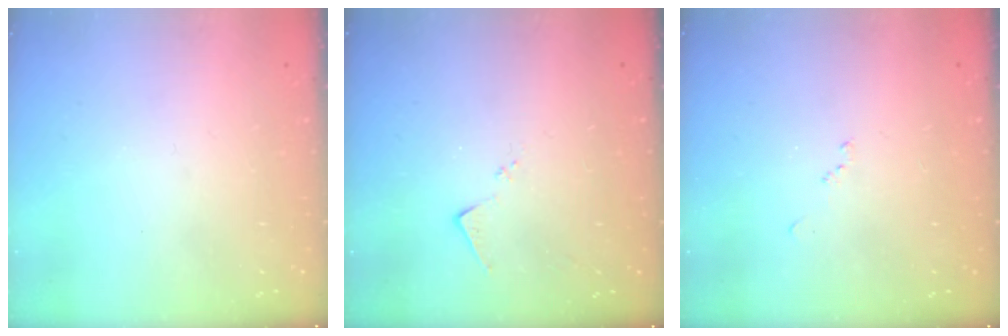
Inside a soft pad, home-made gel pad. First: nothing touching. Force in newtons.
{"total": 7.6, "press": 7.6, "slide": 0.2}
{"total": 8.0, "press": 7.9, "slide": 1.0}